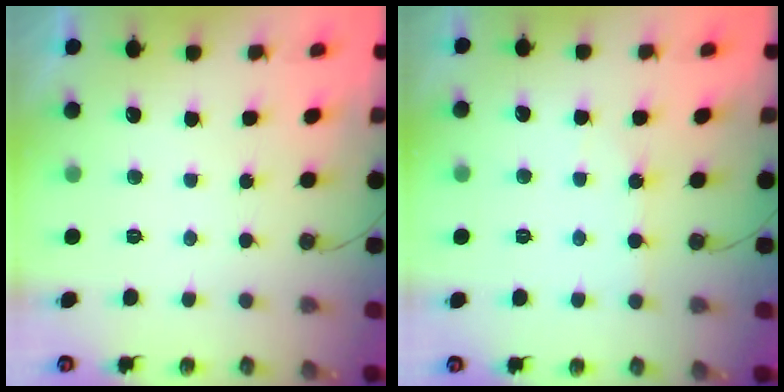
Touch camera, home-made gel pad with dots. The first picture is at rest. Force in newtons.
{"total": 3.0, "press": 3.0, "slide": 0.4}